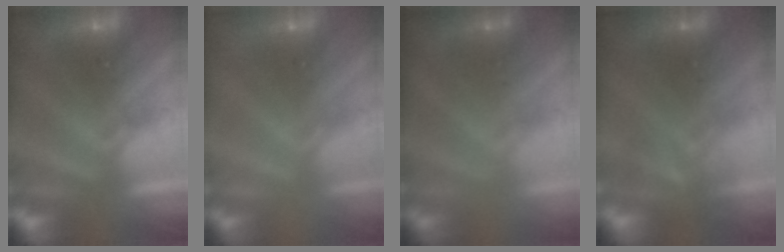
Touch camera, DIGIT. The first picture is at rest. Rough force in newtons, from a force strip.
{"total": 4.5}
{"total": 1.5}
{"total": 2.9}